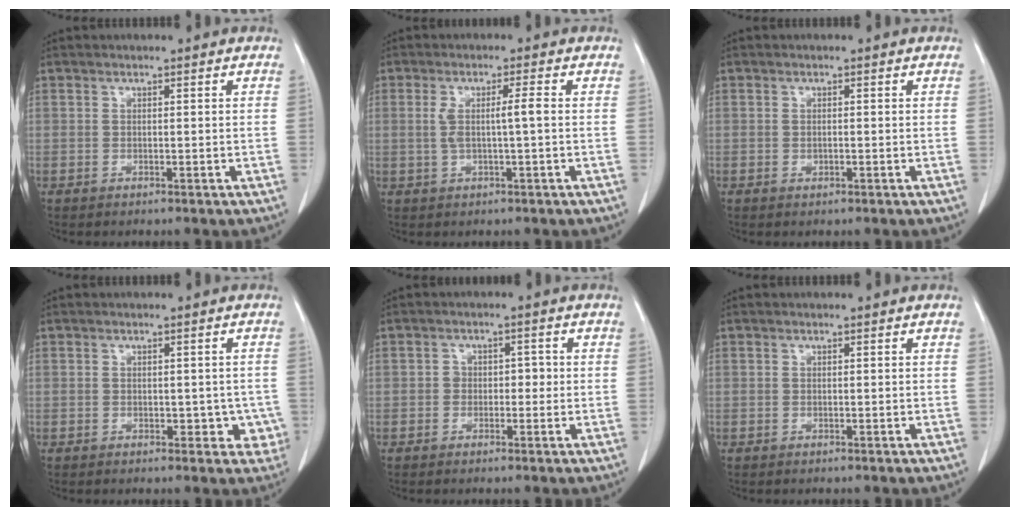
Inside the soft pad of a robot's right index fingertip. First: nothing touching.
{"total": 3.8, "force": [0.1, 0.0, 3.8], "torque": [-0.074, 0.007, 0.006]}
{"total": 0.7, "force": [-0.2, 0.4, 0.5], "torque": [-0.010, -0.001, -0.001]}
{"total": 3.8, "force": [-0.6, 2.6, 2.6], "torque": [-0.009, 0.011, 0.000]}
{"total": 2.6, "force": [-0.3, 2.0, 1.7], "torque": [-0.016, 0.013, -0.005]}
{"total": 0.0}